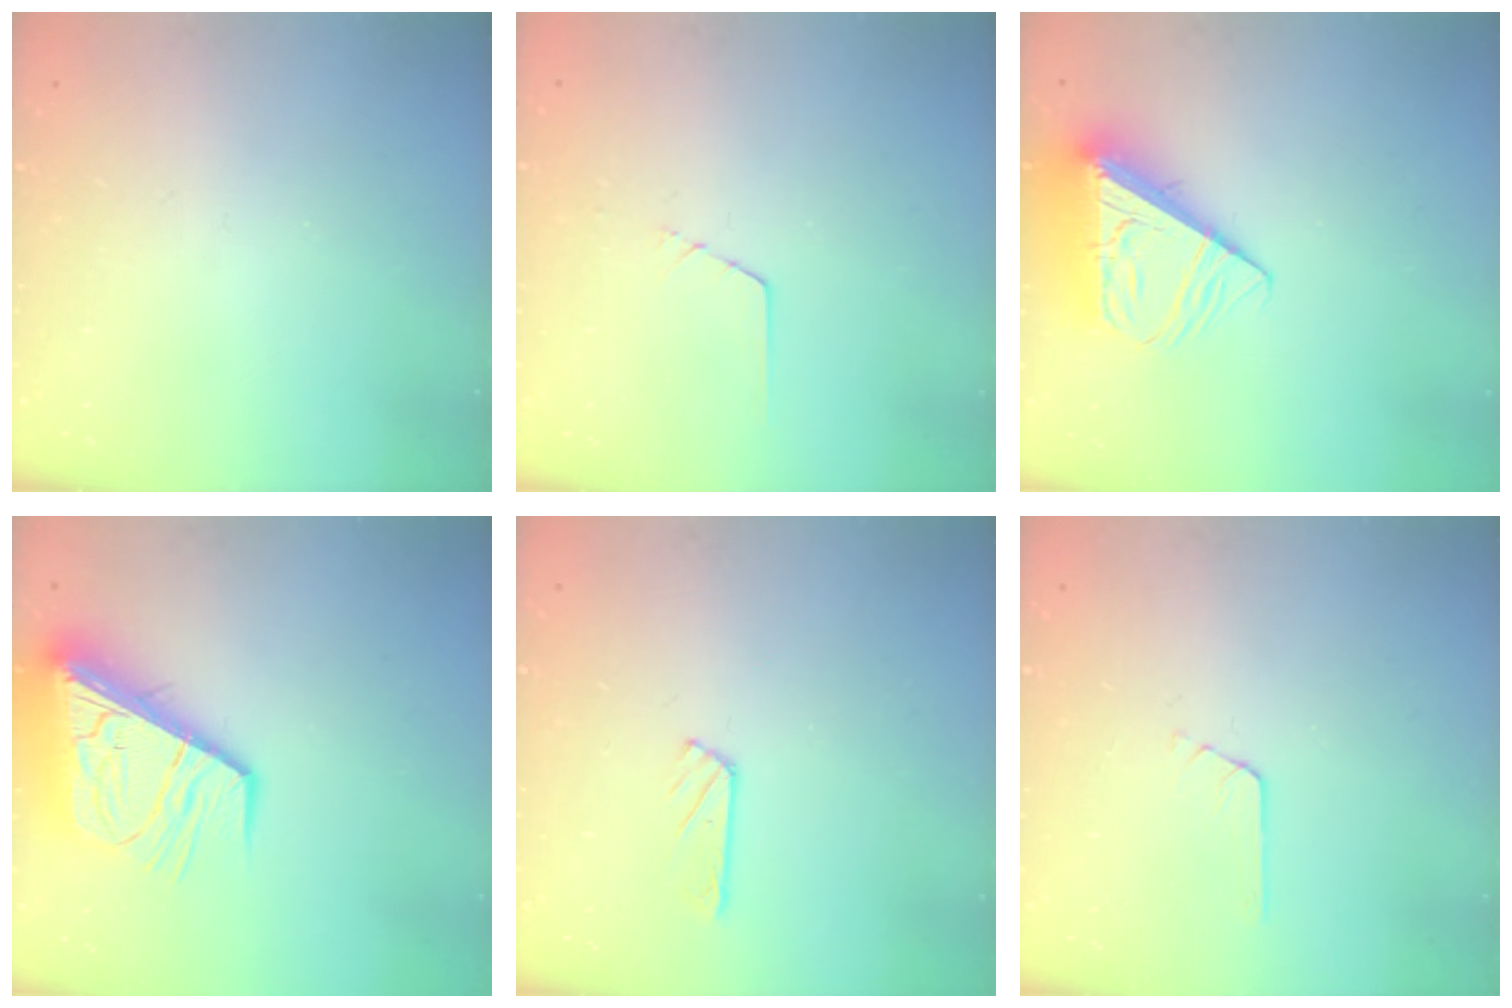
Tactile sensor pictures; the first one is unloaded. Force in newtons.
{"total": 1.4, "press": 1.4, "slide": 0.1}
{"total": 12.8, "press": 12.7, "slide": 1.8}
{"total": 16.2, "press": 16.1, "slide": 1.9}
{"total": 2.9, "press": 2.9, "slide": 0.3}
{"total": 3.2, "press": 3.2, "slide": 0.3}